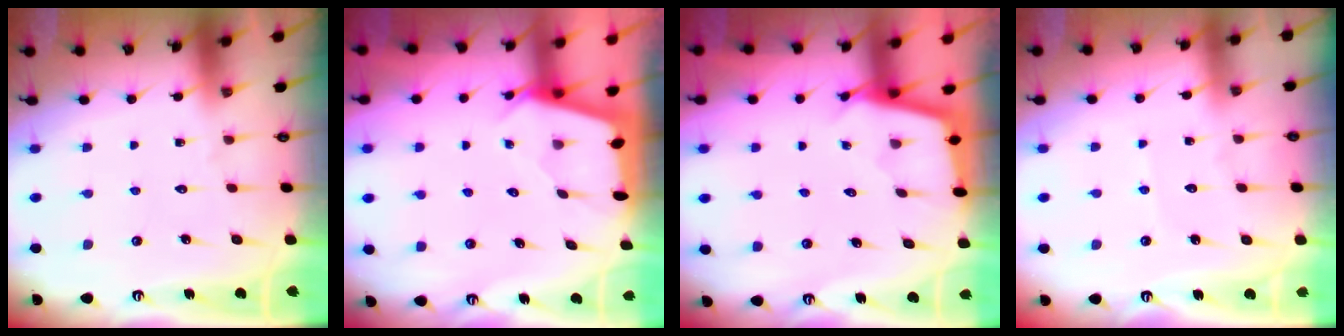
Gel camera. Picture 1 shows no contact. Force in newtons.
{"total": 2.6, "press": 2.6, "slide": 0.3}
{"total": 2.3, "press": 2.3, "slide": 0.1}
{"total": 3.5, "press": 3.5, "slide": 0.4}